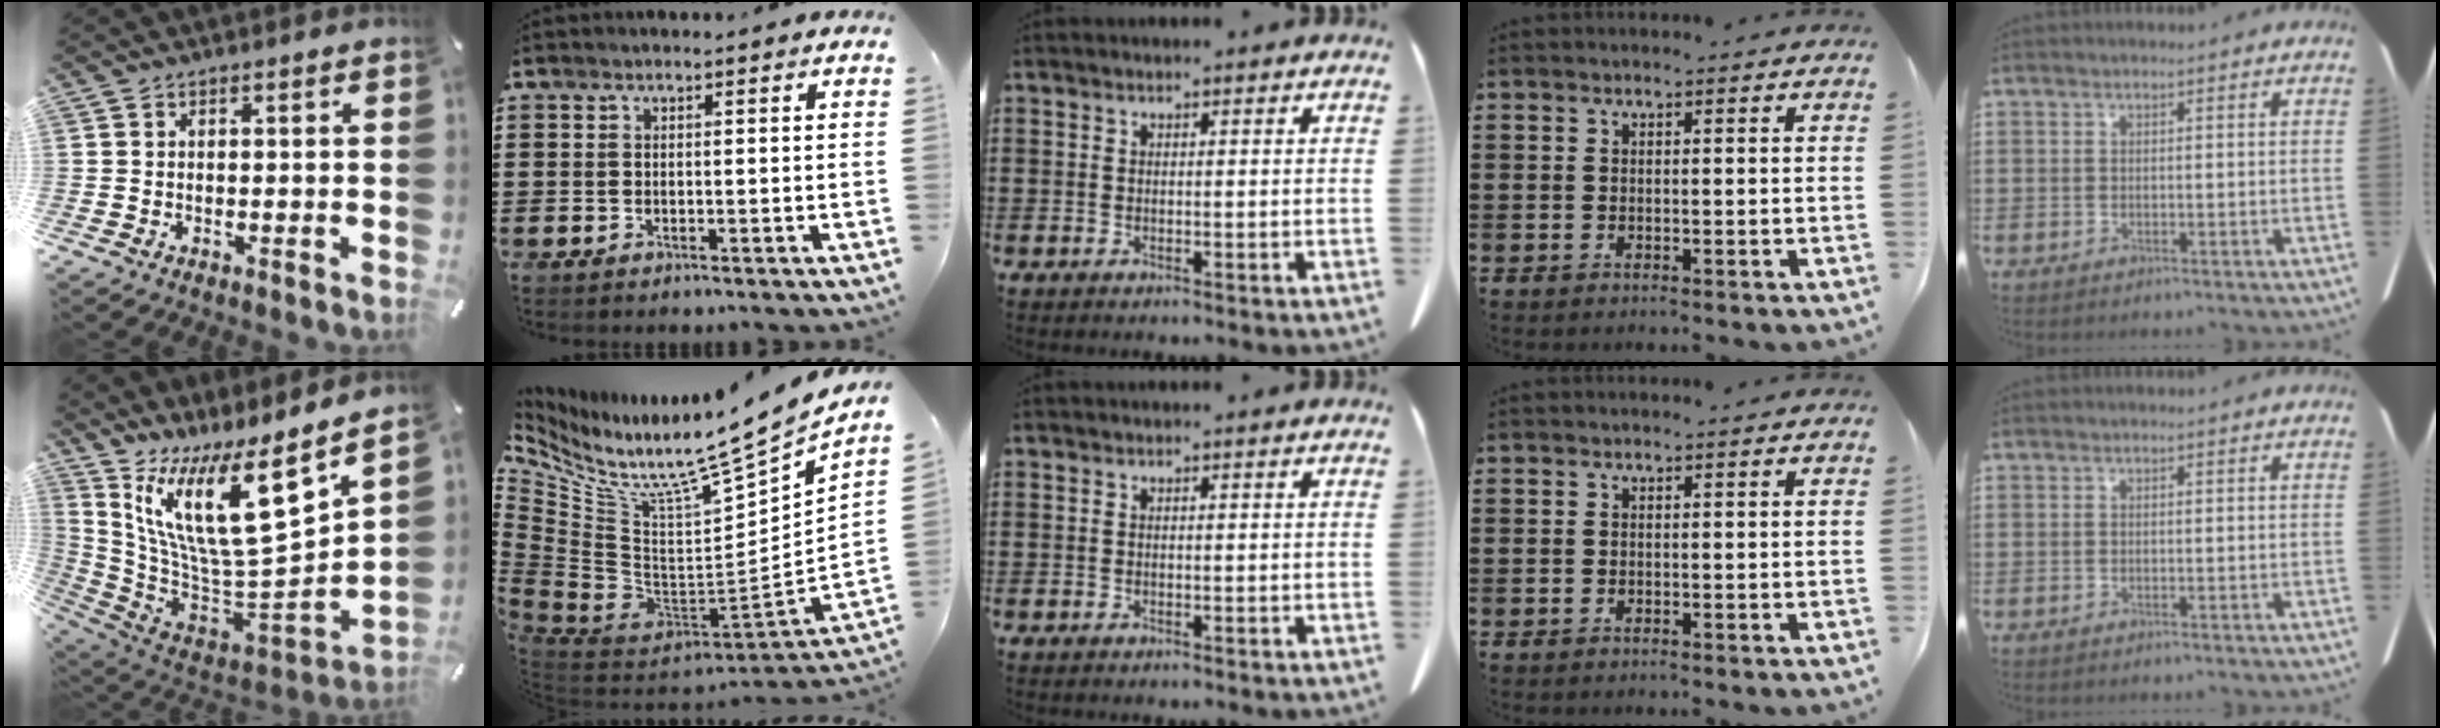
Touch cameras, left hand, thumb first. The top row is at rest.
{"thumb": {"total": 20.5, "force": [9.0, 6.7, 17.2], "torque": [-0.293, -0.093, 0.144]}, "index": {"total": 10.3, "force": [8.7, -0.2, 5.5], "torque": [-0.121, -0.095, 0.134]}}